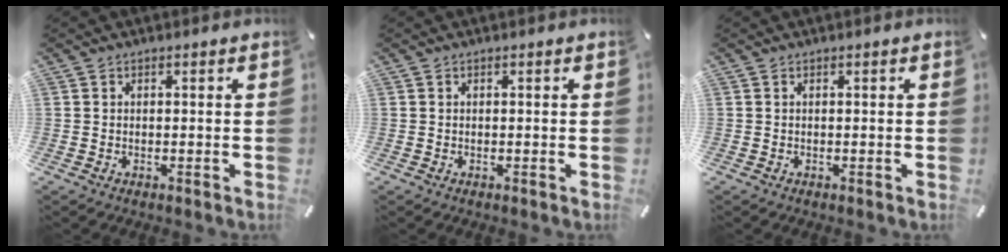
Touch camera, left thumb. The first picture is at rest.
{"total": 0.0}
{"total": 0.0}